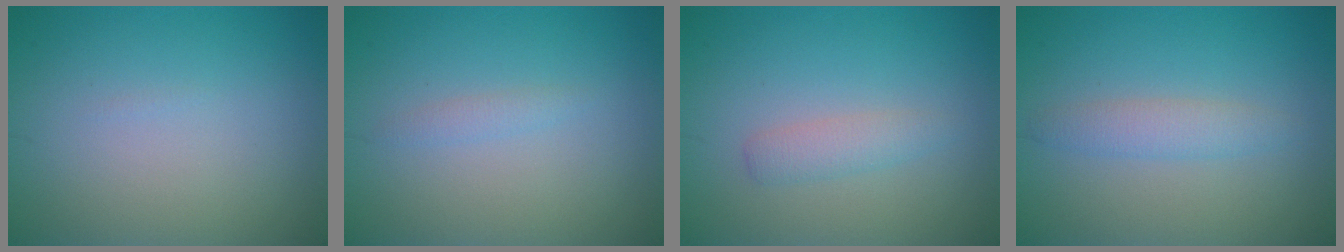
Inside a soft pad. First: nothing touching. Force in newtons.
{"total": 0.8, "press": 0.8, "slide": 0.0}
{"total": 1.7, "press": 1.7, "slide": 0.1}
{"total": 2.0, "press": 2.0, "slide": 0.1}